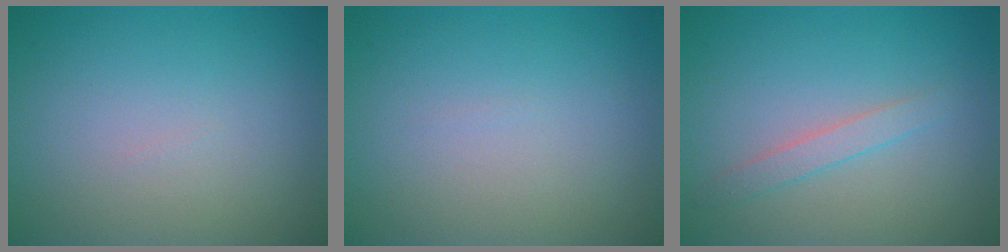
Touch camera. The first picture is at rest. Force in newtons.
{"total": 0.0}
{"total": 1.5, "press": 1.5, "slide": 0.1}